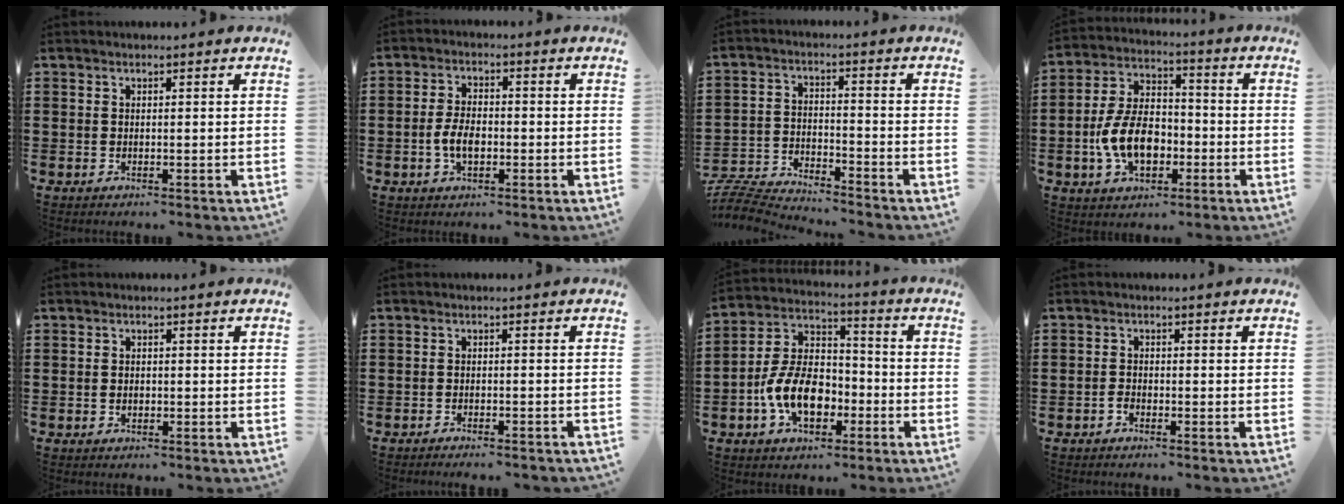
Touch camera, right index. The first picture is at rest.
{"total": 4.7, "force": [-1.0, 2.4, 3.8], "torque": [-0.090, -0.002, -0.024]}
{"total": 6.5, "force": [-6.5, 0.2, 0.8], "torque": [-0.034, 0.000, -0.134]}
{"total": 9.9, "force": [-2.7, 6.1, 7.4], "torque": [-0.176, 0.005, -0.055]}
{"total": 1.0, "force": [-0.3, 0.6, 0.7], "torque": [-0.015, 0.002, -0.006]}
{"total": 1.5, "force": [-1.5, 0.0, 0.4], "torque": [-0.009, 0.003, -0.030]}
{"total": 11.0, "force": [-3.8, 6.8, 7.7], "torque": [-0.180, 0.008, -0.073]}
{"total": 1.3, "force": [-0.9, 0.7, 0.4], "torque": [-0.011, -0.002, -0.018]}